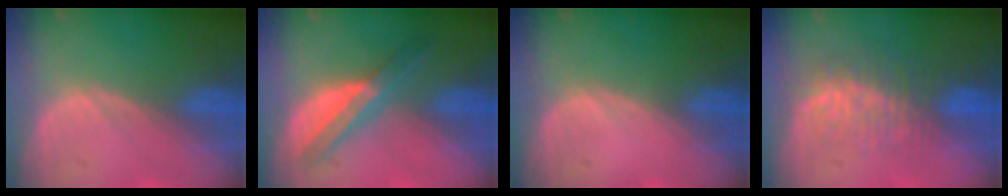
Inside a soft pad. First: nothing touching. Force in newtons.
{"total": 6.6, "press": 5.7, "slide": 3.4}
{"total": 0.0}
{"total": 8.0, "press": 7.4, "slide": 3.0}